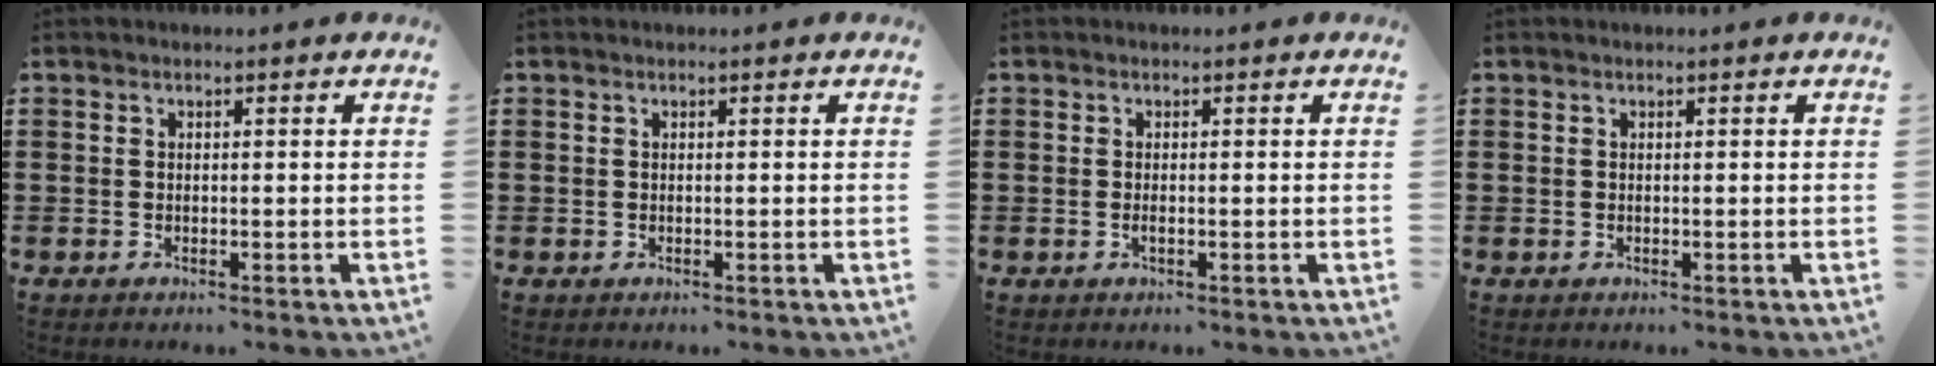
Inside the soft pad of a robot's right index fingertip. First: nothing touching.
{"total": 0.0}
{"total": 0.6, "force": [-0.2, 0.1, 0.5], "torque": [-0.009, -0.004, -0.003]}
{"total": 0.0}